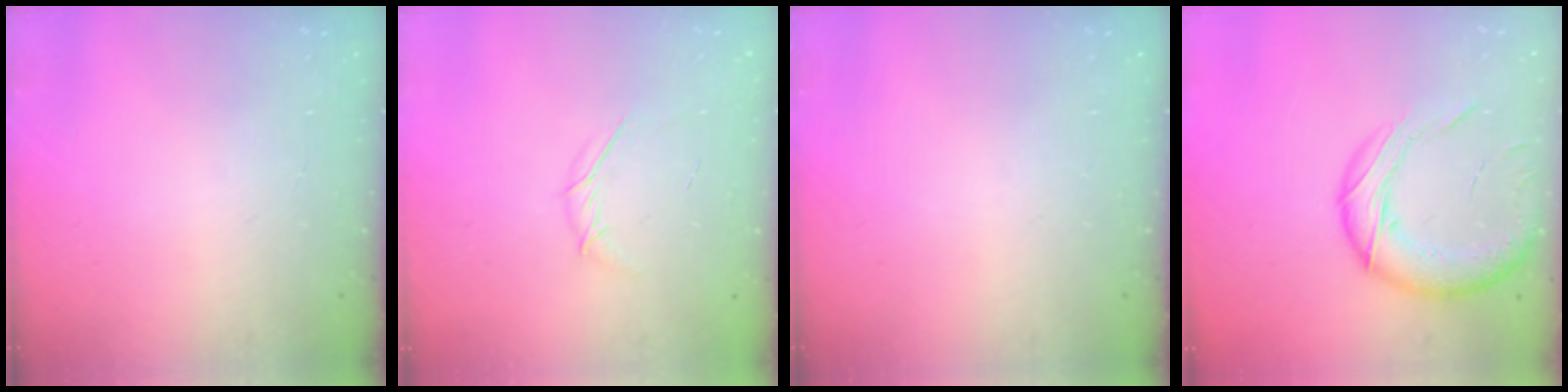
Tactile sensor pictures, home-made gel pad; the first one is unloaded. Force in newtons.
{"total": 3.4, "press": 3.3, "slide": 0.9}
{"total": 0.0}
{"total": 18.0, "press": 17.7, "slide": 3.4}